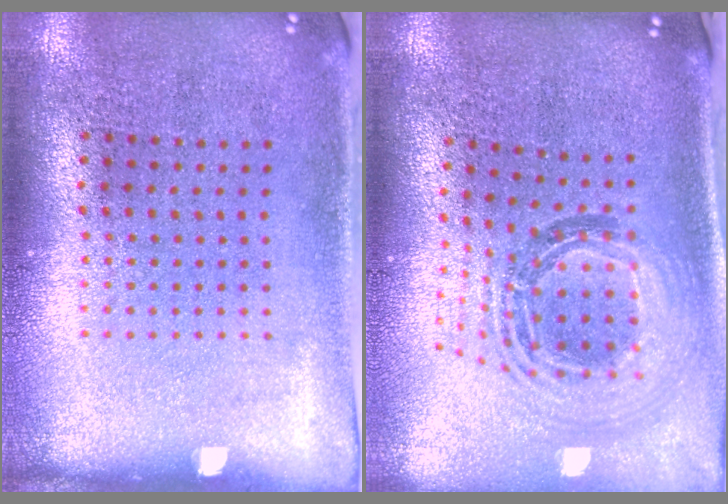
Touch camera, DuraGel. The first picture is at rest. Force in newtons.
{"total": 1.3, "press": 1.2, "slide": 0.6}